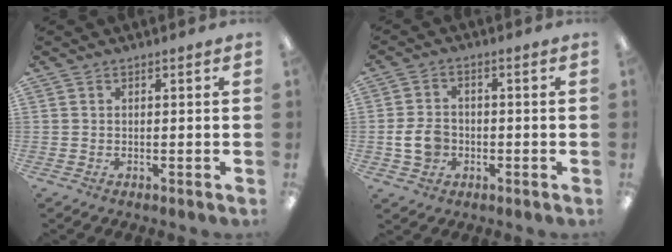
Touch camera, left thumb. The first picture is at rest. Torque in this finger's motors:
{"motor_torque": [-0.36, 0.59, 0.31, -0.26, 0.05]}